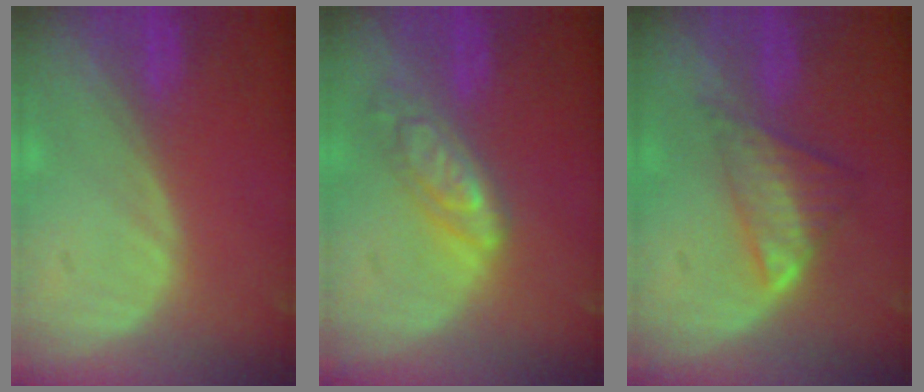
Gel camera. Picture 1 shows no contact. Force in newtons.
{"total": 6.4, "press": 5.6, "slide": 3.1}
{"total": 5.8, "press": 5.4, "slide": 2.3}